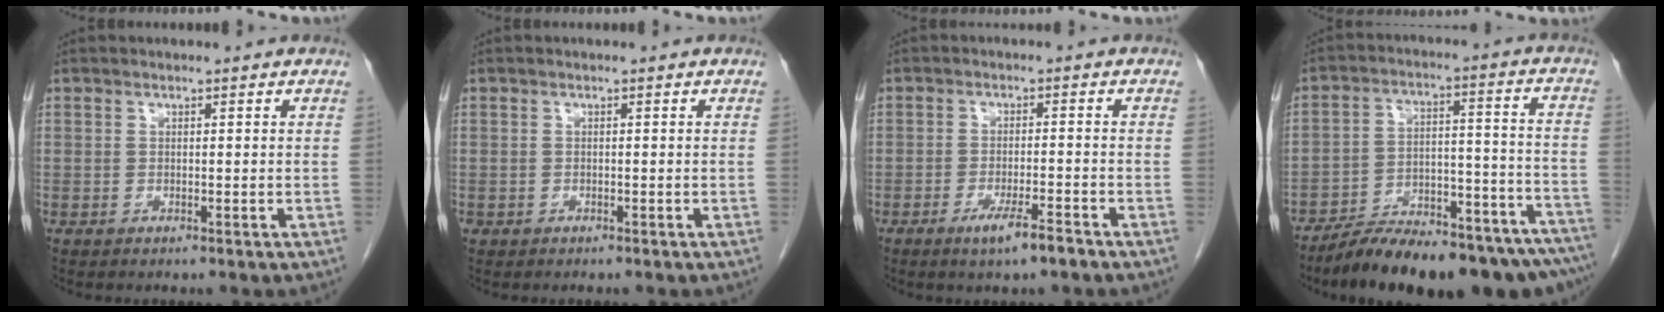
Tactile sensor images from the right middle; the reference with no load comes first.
{"total": 0.6, "force": [-0.4, 0.5, 0.1], "torque": [-0.011, 0.003, -0.005]}
{"total": 4.4, "force": [-3.0, 0.2, 3.3], "torque": [-0.063, -0.009, -0.050]}
{"total": 22.4, "force": [-18.8, 3.4, 11.8], "torque": [-0.110, 0.018, -0.274]}